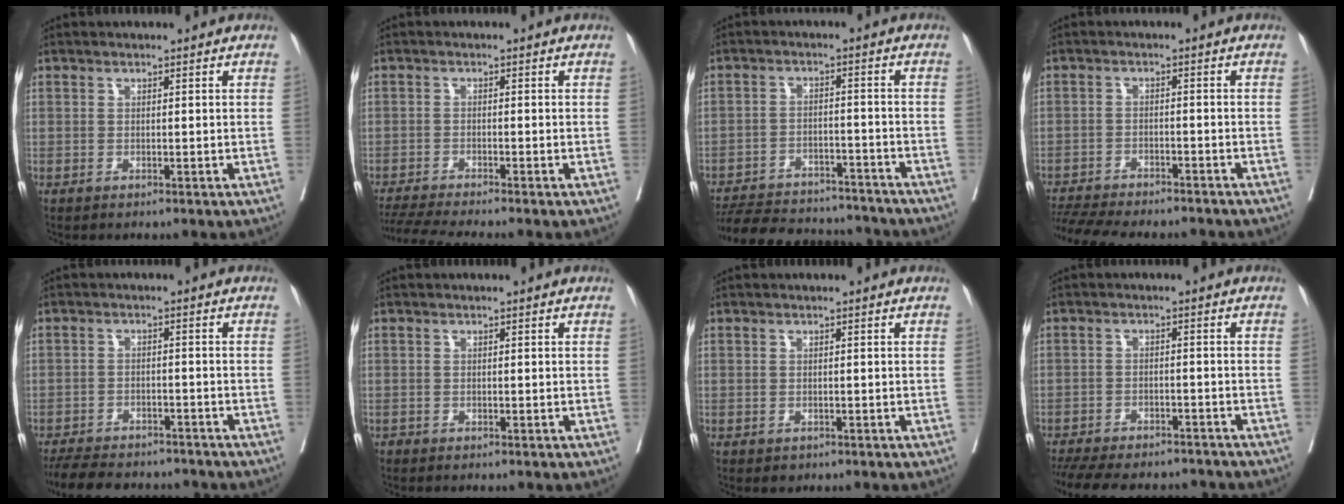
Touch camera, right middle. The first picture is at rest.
{"total": 6.6, "force": [-5.9, -1.2, 2.7], "torque": [-0.041, -0.018, -0.101]}
{"total": 18.9, "force": [-17.4, 4.6, 5.6], "torque": [-0.132, -0.005, -0.244]}
{"total": 14.4, "force": [-13.1, 2.7, 5.4], "torque": [-0.117, -0.010, -0.187]}
{"total": 13.2, "force": [-11.8, 3.6, 4.6], "torque": [-0.092, -0.003, -0.163]}
{"total": 0.0}
{"total": 1.1, "force": [-0.6, 0.8, 0.4], "torque": [-0.006, 0.001, -0.003]}
{"total": 17.0, "force": [-15.1, 4.8, 6.2], "torque": [-0.153, -0.013, -0.206]}